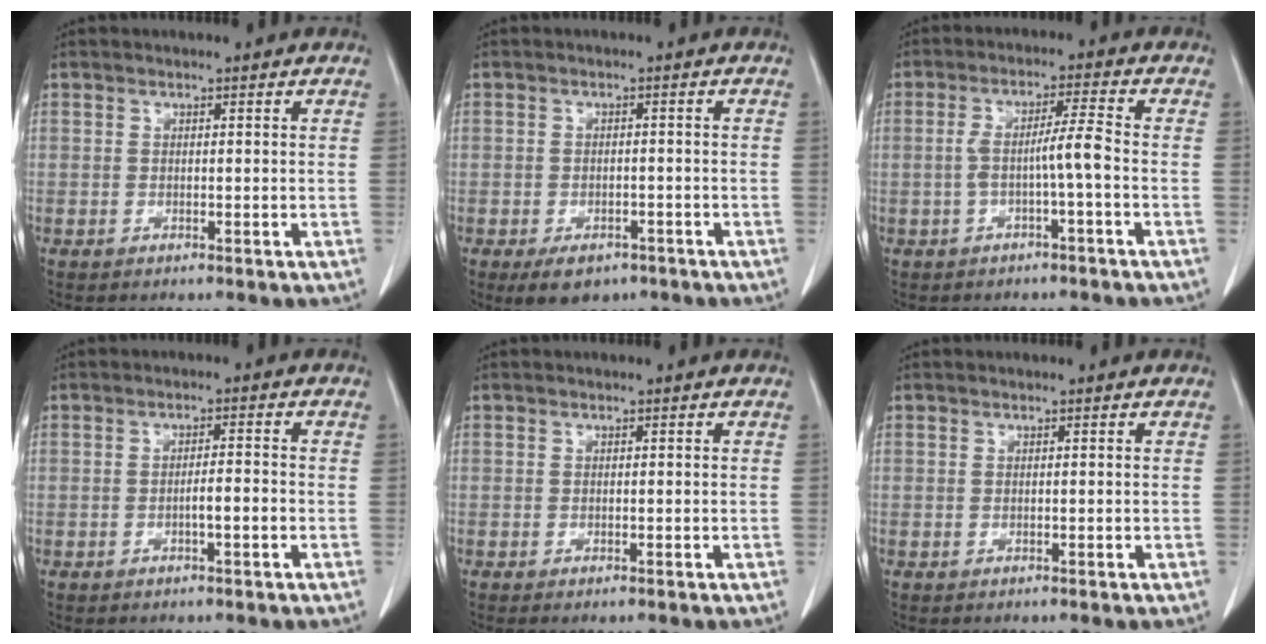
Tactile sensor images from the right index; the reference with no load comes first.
{"total": 8.4, "force": [-5.7, 4.6, 4.2], "torque": [-0.065, 0.000, -0.082]}
{"total": 5.3, "force": [-1.4, 0.1, 5.1], "torque": [-0.100, 0.018, -0.019]}
{"total": 3.2, "force": [-1.0, 0.7, 3.0], "torque": [-0.054, 0.005, -0.013]}
{"total": 1.2, "force": [-0.4, 0.5, 1.0], "torque": [-0.028, -0.002, -0.004]}
{"total": 0.0}